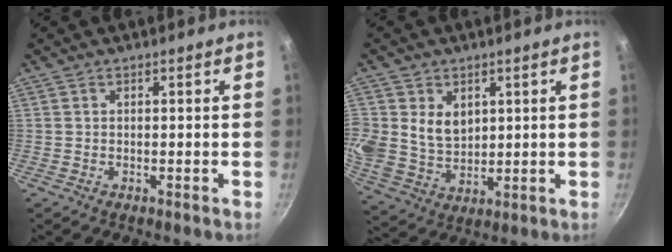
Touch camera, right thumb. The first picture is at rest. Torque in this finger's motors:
{"motor_torque": [0.00, 0.43, 0.43, 0.52, 0.26]}